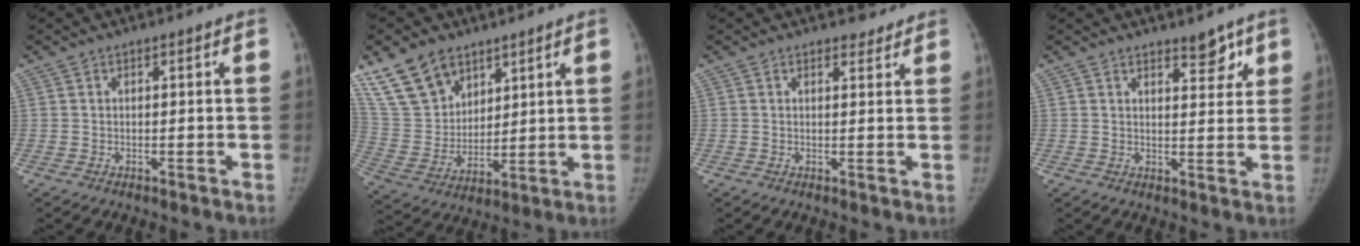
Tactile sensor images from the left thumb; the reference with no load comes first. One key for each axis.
{"total": 14.6, "fx": 9.8, "fy": 9.4, "fz": 5.5, "tx": -0.079, "ty": -0.043, "tz": 0.205}
{"total": 1.8, "fx": 1.6, "fy": 0.8, "fz": 0.1, "tx": 0.014, "ty": -0.012, "tz": 0.019}
{"total": 4.3, "fx": 3.1, "fy": 1.9, "fz": 2.4, "tx": -0.004, "ty": -0.020, "tz": 0.043}